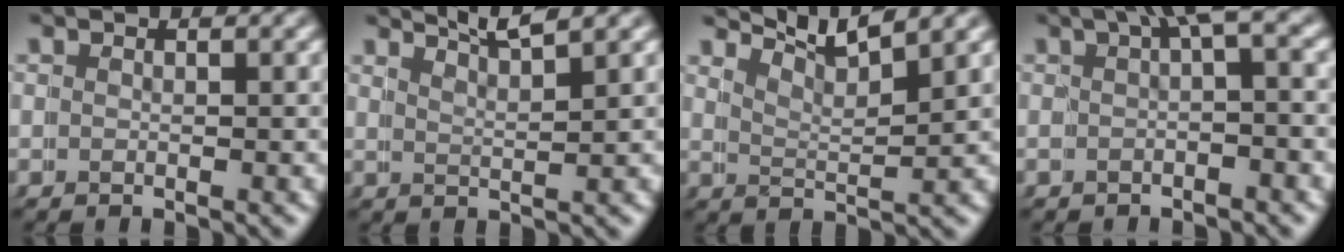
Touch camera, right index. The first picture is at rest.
{"total": 4.8, "force": [4.5, -0.1, 1.7], "torque": [-0.026, 0.011, 0.069]}
{"total": 6.3, "force": [6.1, -0.4, 1.4], "torque": [-0.027, 0.014, 0.092]}
{"total": 2.3, "force": [0.7, 0.1, 2.2], "torque": [-0.026, 0.012, 0.008]}